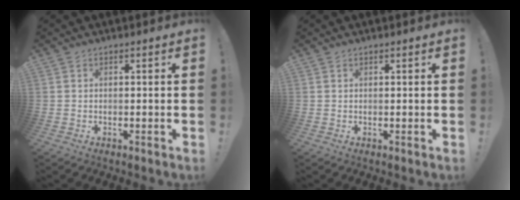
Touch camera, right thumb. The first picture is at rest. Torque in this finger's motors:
{"motor_torque": [0.11, 0.03, -0.13, 0.08, 0.01]}